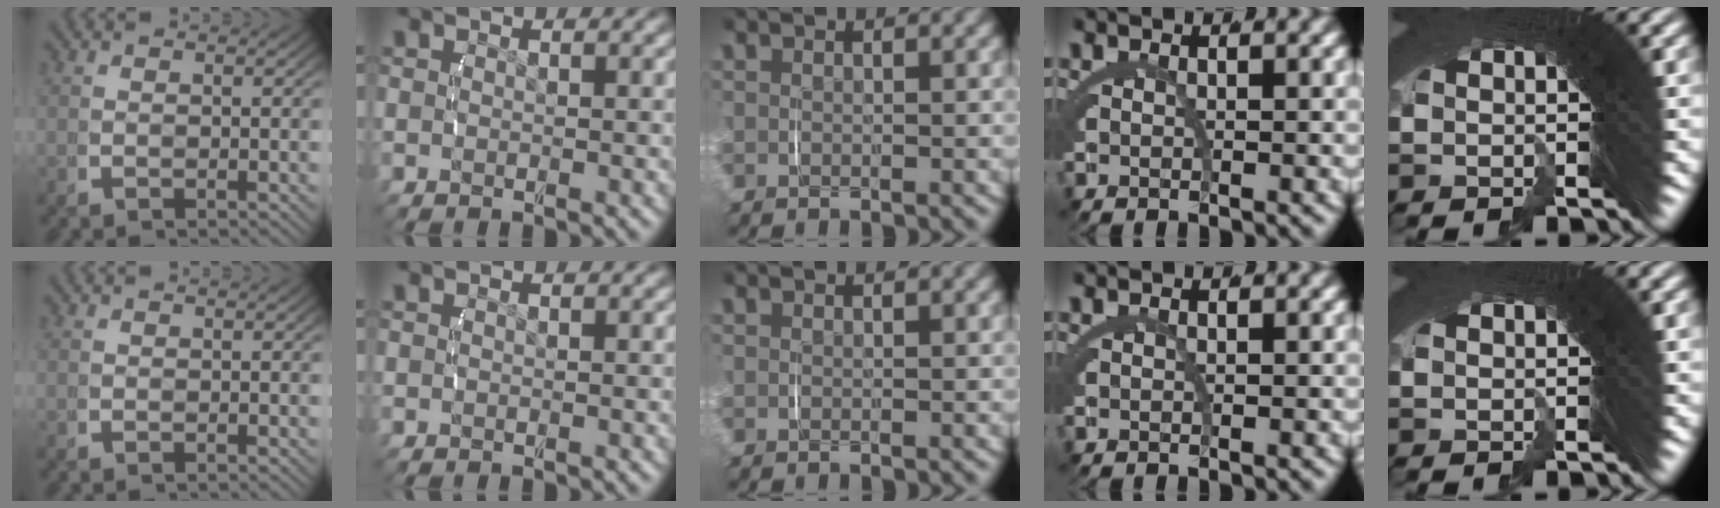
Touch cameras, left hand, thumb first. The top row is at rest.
{}